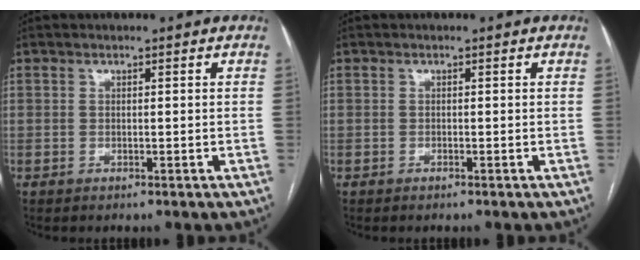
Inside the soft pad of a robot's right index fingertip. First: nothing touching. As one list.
[{"total": 0.0}]